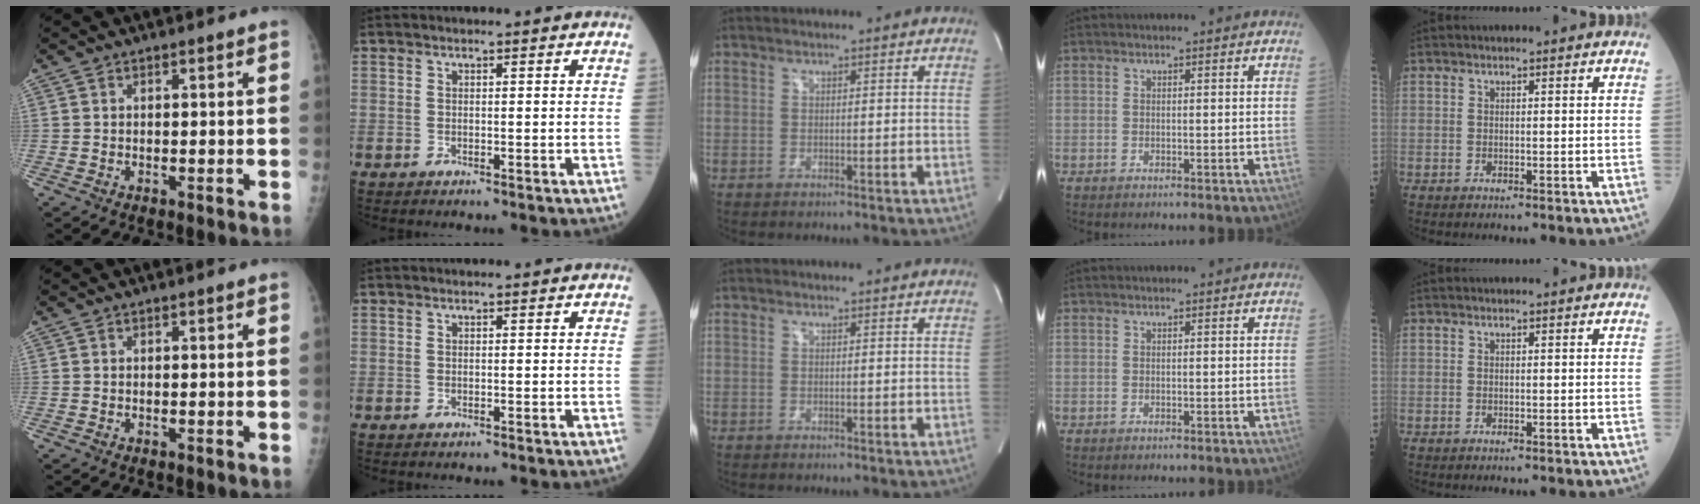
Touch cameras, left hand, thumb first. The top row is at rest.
{}